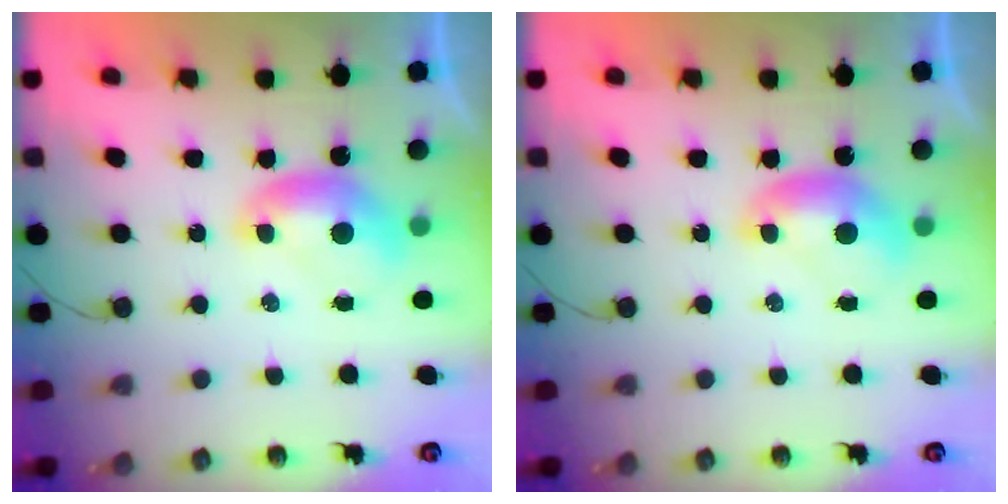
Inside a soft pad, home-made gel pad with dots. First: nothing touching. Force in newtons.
{"total": 0.0}